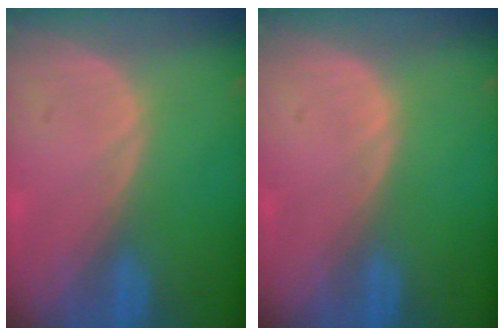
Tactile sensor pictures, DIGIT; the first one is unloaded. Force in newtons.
{"total": 0.0}